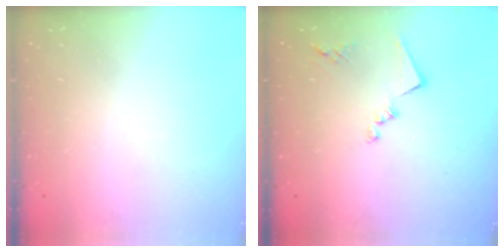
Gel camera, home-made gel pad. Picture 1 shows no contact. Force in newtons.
{"total": 11.7, "press": 11.7, "slide": 1.2}